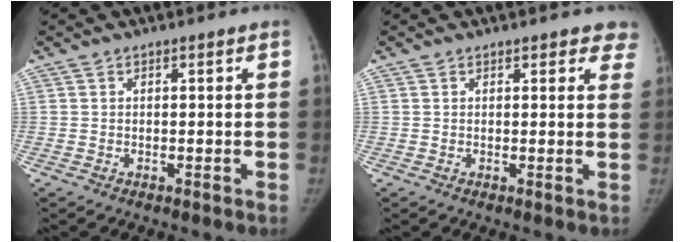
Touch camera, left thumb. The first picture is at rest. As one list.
[{"total": 4.6, "force": [3.9, 2.0, 1.5], "torque": [0.023, -0.012, 0.031]}]